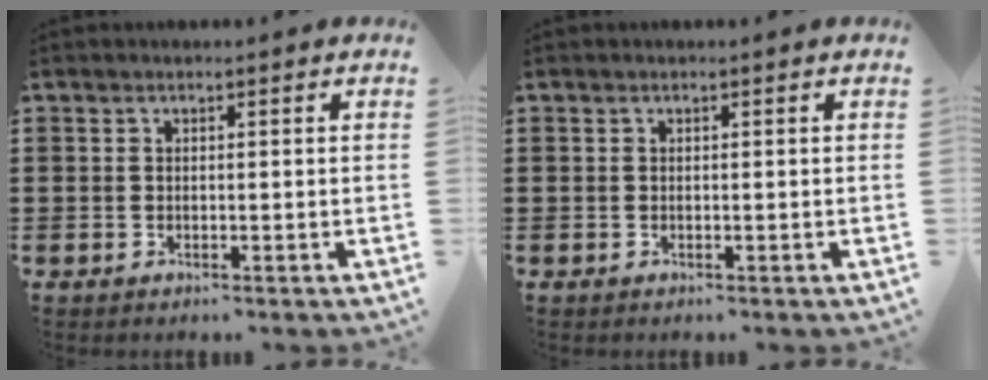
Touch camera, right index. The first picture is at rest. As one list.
[{"total": 0.0}]